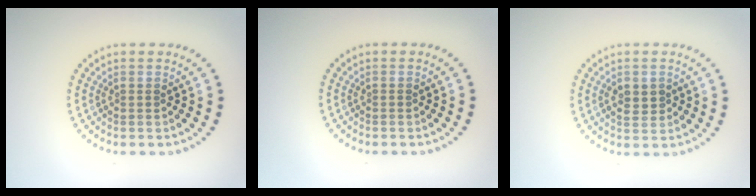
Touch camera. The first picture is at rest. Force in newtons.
{"total": 0.0}
{"total": 1.5, "press": 1.5, "slide": 0.1}